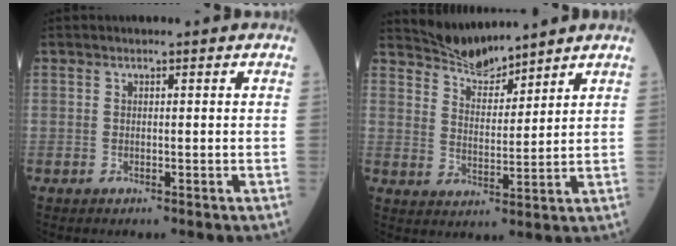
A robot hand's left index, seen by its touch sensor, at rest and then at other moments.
{"total": 6.3, "force": [6.3, 0.5, 0.6], "torque": [-0.023, 0.006, 0.122]}